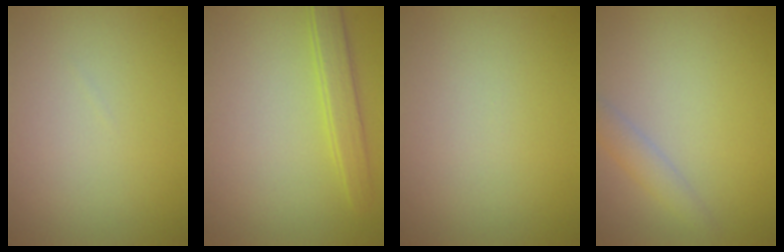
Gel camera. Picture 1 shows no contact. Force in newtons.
{"total": 2.5, "press": 2.5, "slide": 0.1}
{"total": 0.0}
{"total": 1.8, "press": 1.8, "slide": 0.1}